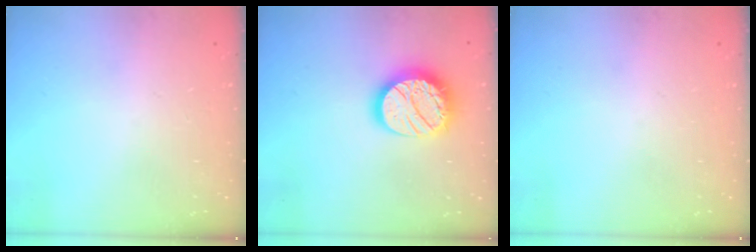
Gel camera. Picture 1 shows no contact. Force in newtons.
{"total": 17.0, "press": 16.9, "slide": 1.3}
{"total": 0.0}